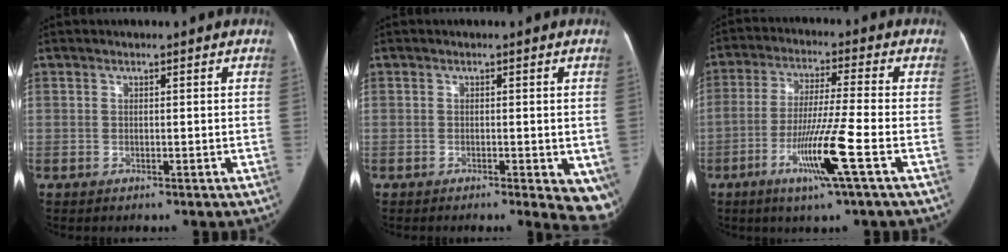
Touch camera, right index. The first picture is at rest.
{"total": 6.6, "force": [-2.6, 2.2, 5.6], "torque": [-0.054, -0.013, -0.036]}
{"total": 10.3, "force": [-4.4, -1.3, 9.2], "torque": [-0.175, -0.024, -0.088]}